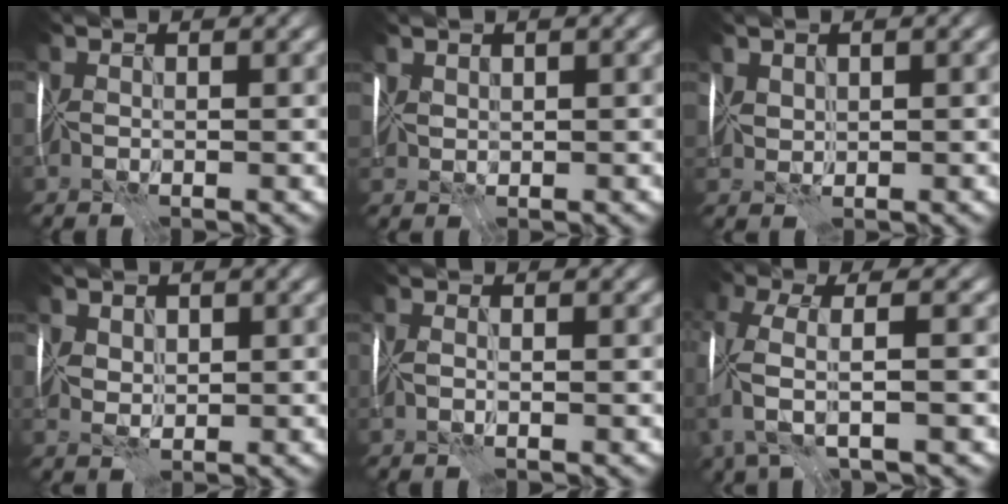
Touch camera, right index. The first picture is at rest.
{"total": 2.4, "force": [2.0, 1.1, 0.6], "torque": [-0.021, 0.014, 0.038]}
{"total": 1.1, "force": [1.0, 0.5, 0.2], "torque": [-0.010, 0.004, 0.031]}
{"total": 2.3, "force": [1.5, 1.4, 1.0], "torque": [-0.021, 0.012, 0.024]}
{"total": 0.7, "force": [-0.4, -0.6, 0.1], "torque": [-0.005, 0.001, -0.007]}
{"total": 4.3, "force": [-0.8, 0.9, 4.1], "torque": [-0.097, 0.003, -0.024]}